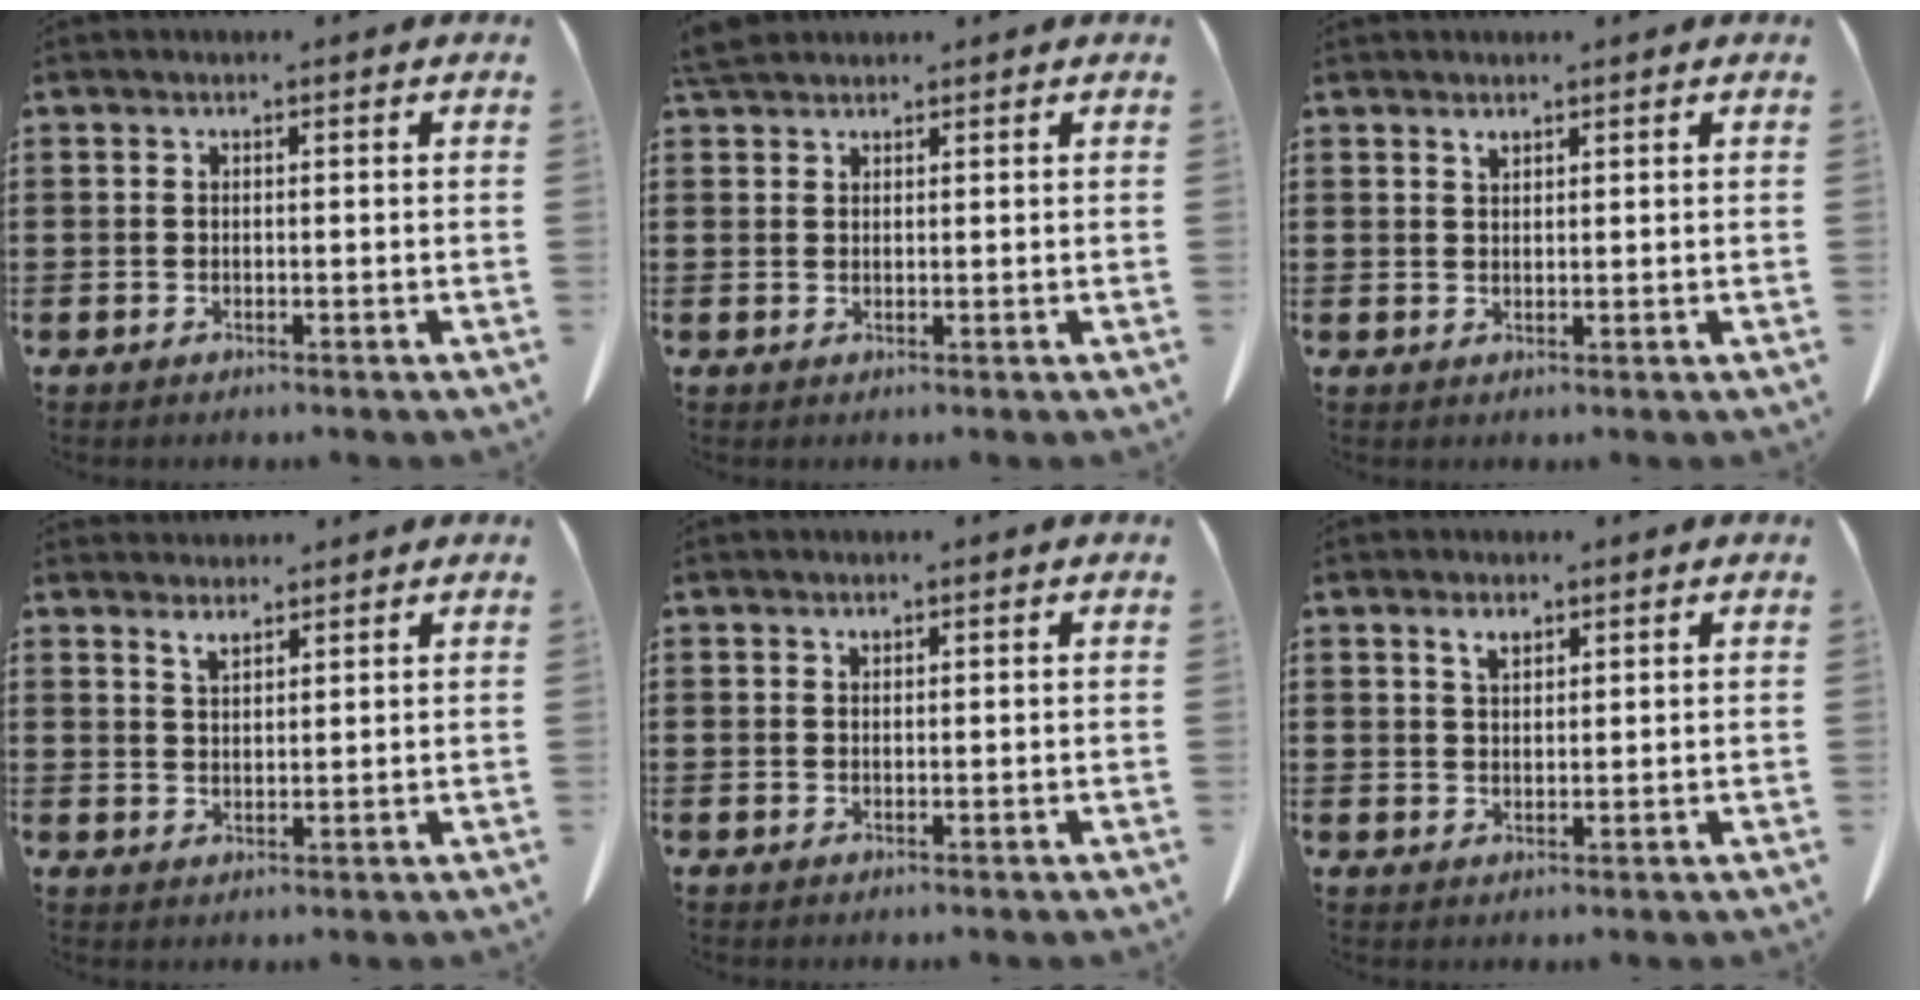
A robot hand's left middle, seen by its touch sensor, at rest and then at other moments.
{"total": 3.3, "force": [2.8, 1.1, 1.2], "torque": [-0.033, 0.001, 0.056]}
{"total": 1.1, "force": [1.0, 0.3, 0.4], "torque": [-0.011, 0.000, 0.019]}
{"total": 2.5, "force": [2.2, 0.7, 0.9], "torque": [-0.021, 0.000, 0.042]}
{"total": 0.5, "force": [0.4, 0.2, 0.2], "torque": [-0.005, 0.000, 0.009]}
{"total": 2.2, "force": [1.6, 0.9, 1.2], "torque": [-0.027, 0.003, 0.028]}